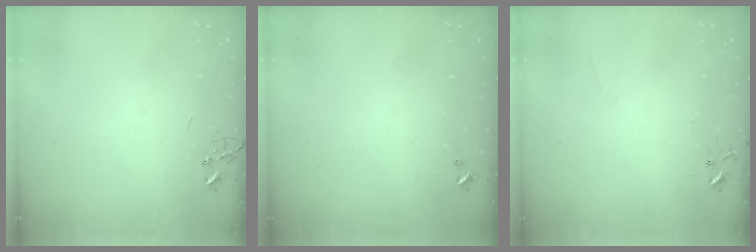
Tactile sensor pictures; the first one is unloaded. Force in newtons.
{"total": 0.0}
{"total": 4.4, "press": 4.4, "slide": 0.4}